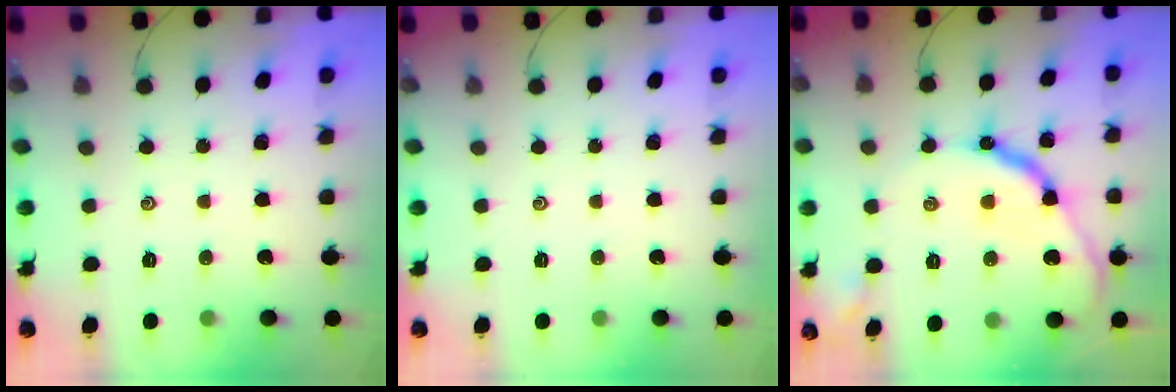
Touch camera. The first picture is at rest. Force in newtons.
{"total": 0.0}
{"total": 12.9, "press": 12.9, "slide": 0.4}